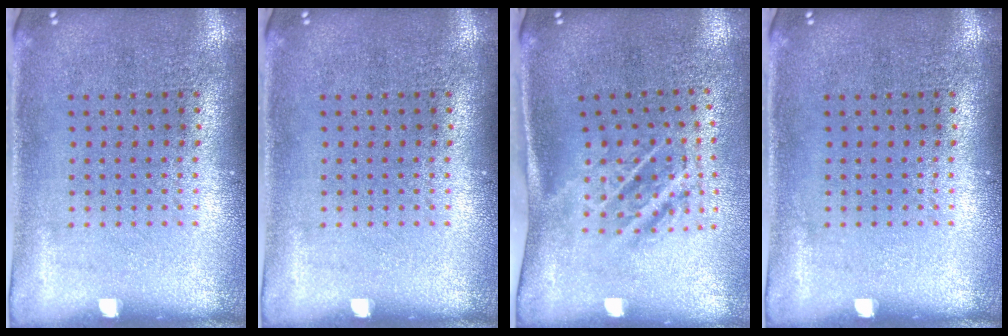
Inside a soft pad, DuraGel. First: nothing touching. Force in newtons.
{"total": 0.0}
{"total": 1.8, "press": 1.1, "slide": 1.4}
{"total": 0.0}